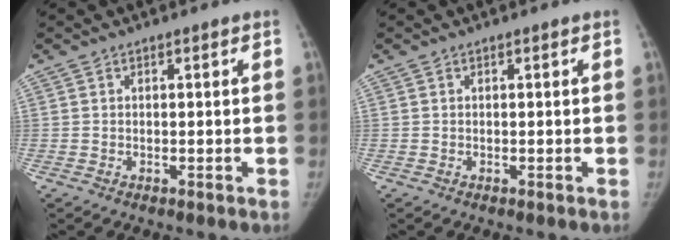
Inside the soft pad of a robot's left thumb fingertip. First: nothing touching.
{"total": 0.0}